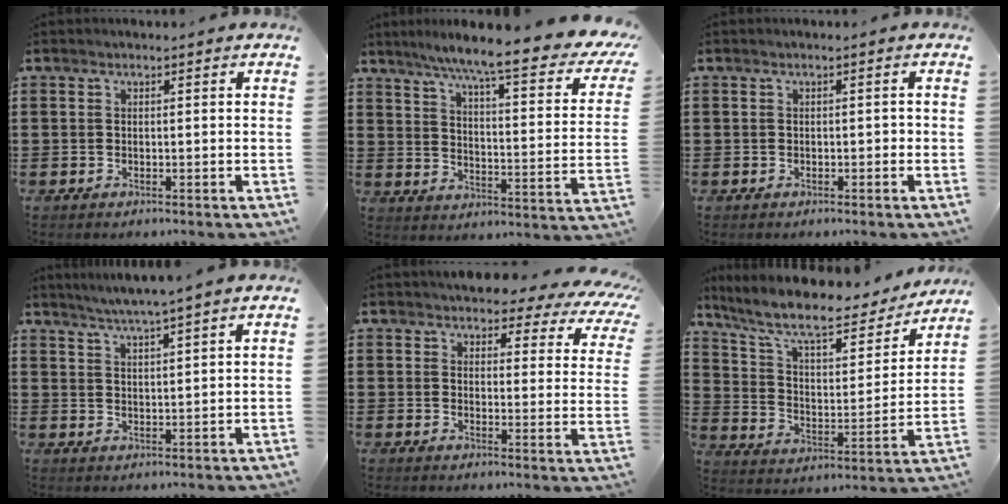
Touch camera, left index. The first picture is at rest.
{"total": 8.8, "force": [6.8, -0.4, 5.6], "torque": [-0.117, -0.054, 0.103]}
{"total": 0.7, "force": [-0.4, 0.3, 0.5], "torque": [-0.011, 0.001, -0.008]}
{"total": 3.1, "force": [2.8, -0.9, 1.0], "torque": [-0.028, -0.013, 0.048]}
{"total": 4.3, "force": [3.9, 1.2, 1.2], "torque": [-0.036, -0.022, 0.065]}
{"total": 10.4, "force": [8.5, 2.3, 5.7], "torque": [-0.144, -0.049, 0.145]}